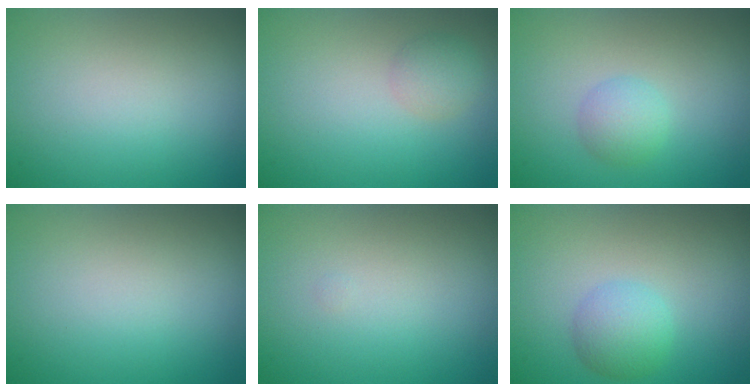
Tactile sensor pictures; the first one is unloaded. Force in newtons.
{"total": 1.6, "press": 1.6, "slide": 0.1}
{"total": 1.8, "press": 1.8, "slide": 0.2}
{"total": 0.0}
{"total": 0.0}
{"total": 2.6, "press": 2.6, "slide": 0.1}